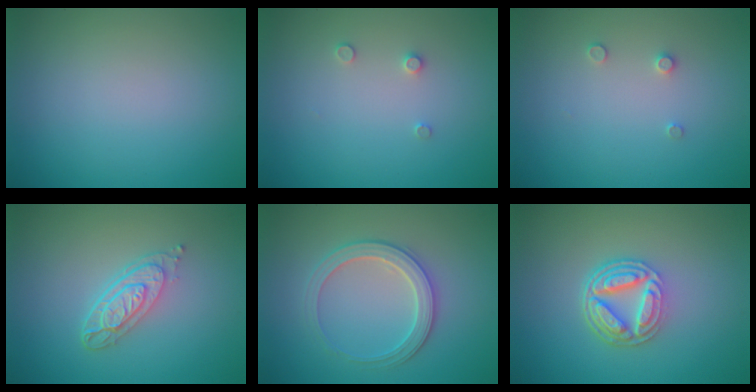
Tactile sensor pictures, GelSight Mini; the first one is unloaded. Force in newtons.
{"total": 0.8, "press": 0.8, "slide": 0.0}
{"total": 0.8, "press": 0.8, "slide": 0.0}
{"total": 3.9, "press": 2.8, "slide": 2.6}
{"total": 2.8, "press": 2.8, "slide": 0.3}
{"total": 5.0, "press": 3.7, "slide": 3.4}